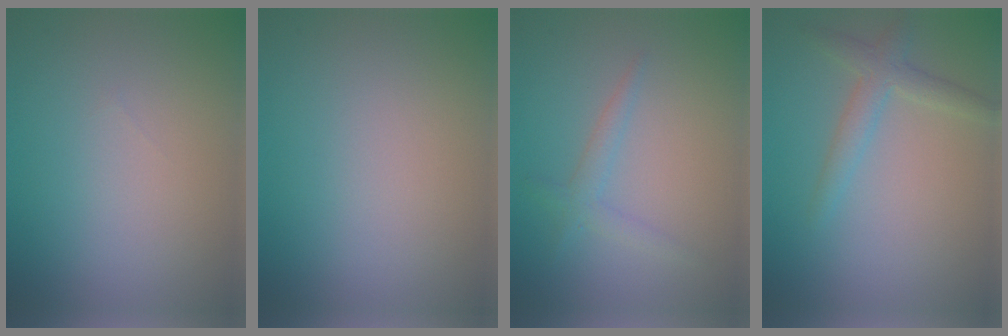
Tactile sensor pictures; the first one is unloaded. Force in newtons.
{"total": 0.0}
{"total": 1.7, "press": 1.7, "slide": 0.1}
{"total": 2.4, "press": 2.4, "slide": 0.1}